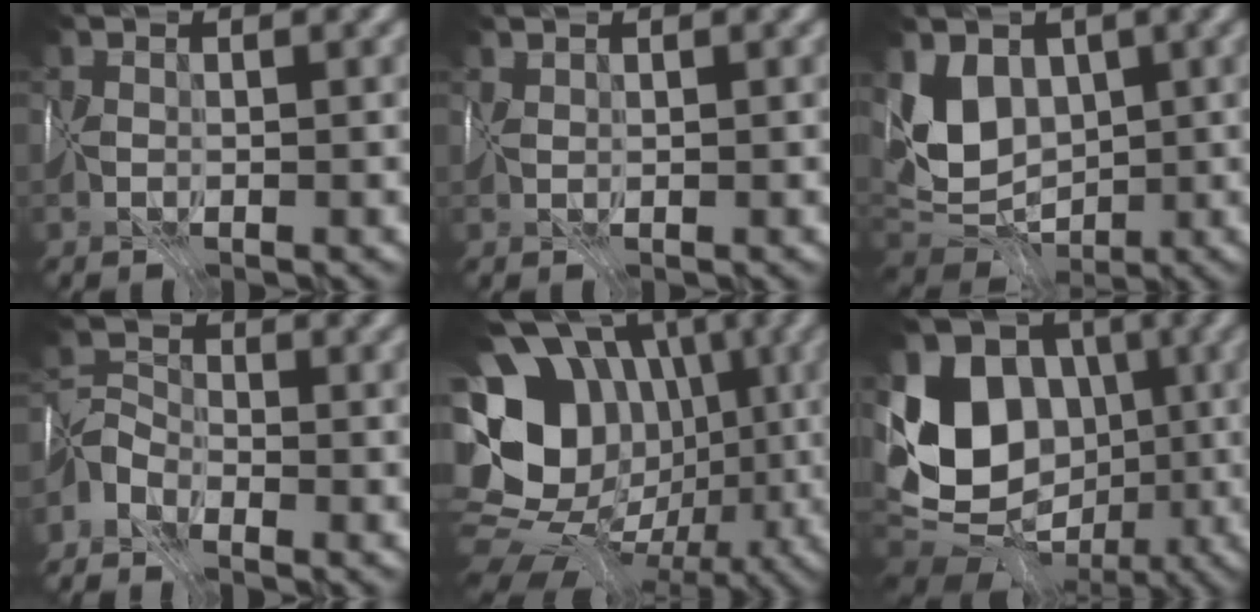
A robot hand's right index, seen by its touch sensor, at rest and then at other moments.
{"total": 0.9, "force": [0.9, -0.1, 0.1], "torque": [-0.009, 0.005, 0.024]}
{"total": 4.5, "force": [1.9, 3.4, 2.3], "torque": [-0.056, -0.008, 0.033]}
{"total": 2.0, "force": [-2.0, 0.3, -0.1], "torque": [-0.004, 0.009, -0.053]}
{"total": 16.5, "force": [1.0, 13.8, 9.0], "torque": [-0.136, 0.014, 0.015]}
{"total": 10.9, "force": [0.6, 9.2, 5.9], "torque": [-0.130, 0.002, -0.010]}